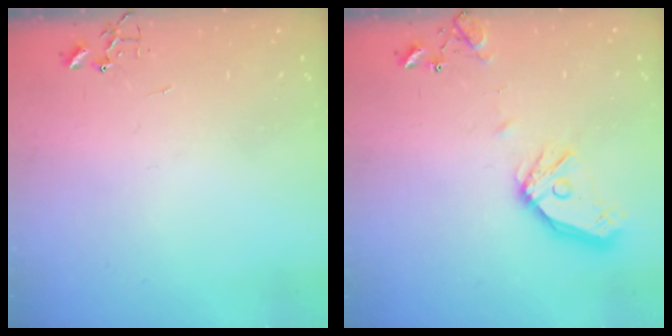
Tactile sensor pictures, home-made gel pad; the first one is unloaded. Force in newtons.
{"total": 13.4, "press": 13.2, "slide": 2.1}